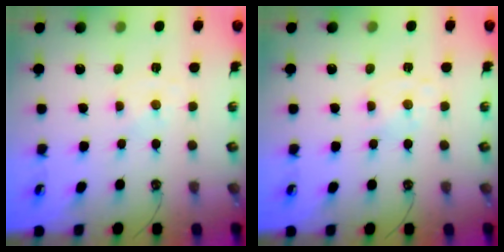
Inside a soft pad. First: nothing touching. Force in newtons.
{"total": 1.5, "press": 1.5, "slide": 0.3}